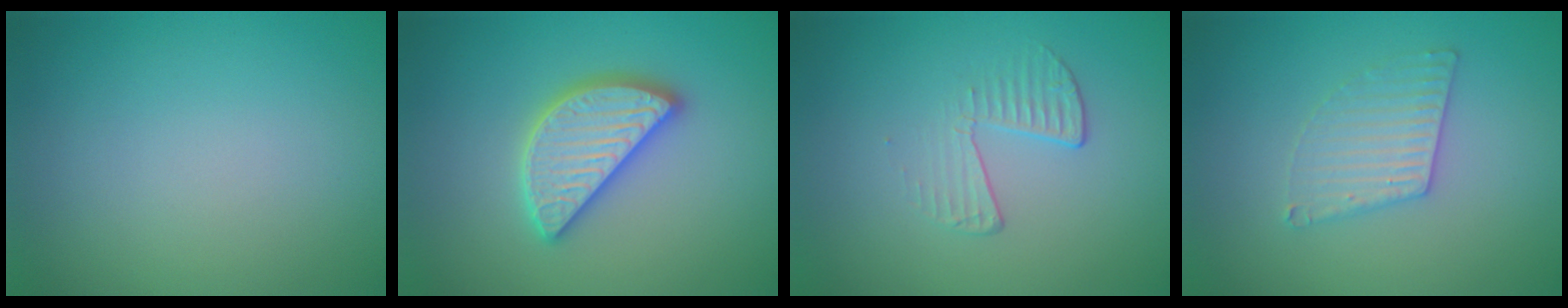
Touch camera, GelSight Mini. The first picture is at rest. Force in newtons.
{"total": 4.7, "press": 4.7, "slide": 0.4}
{"total": 1.9, "press": 0.7, "slide": 1.8}
{"total": 2.8, "press": 2.8, "slide": 0.3}